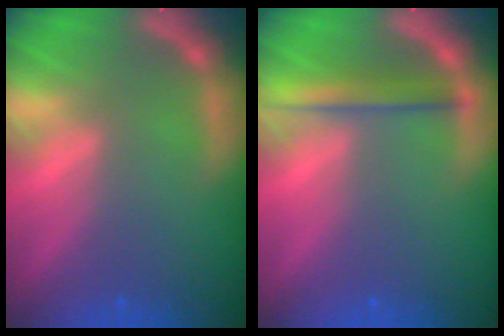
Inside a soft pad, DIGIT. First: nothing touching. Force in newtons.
{"total": 2.9}